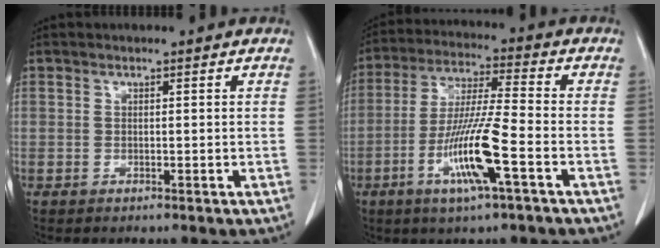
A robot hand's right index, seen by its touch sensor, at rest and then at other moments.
{"total": 12.1, "force": [-4.6, 0.2, 11.2], "torque": [-0.222, -0.012, -0.089]}